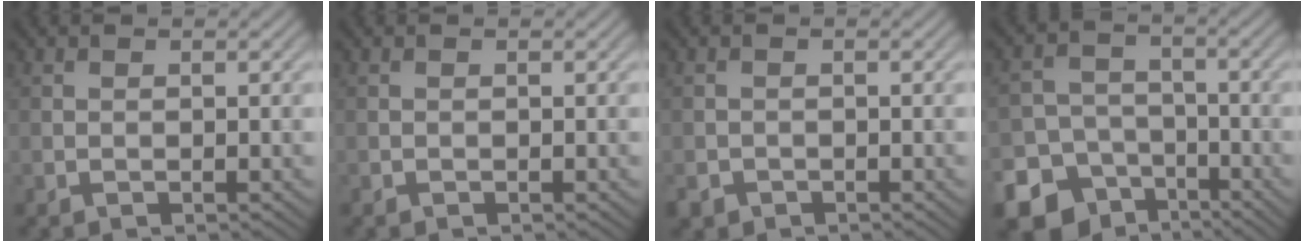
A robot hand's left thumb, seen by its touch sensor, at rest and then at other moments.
{"total": 0.0}
{"total": 1.6, "force": [-1.1, 1.1, 0.3], "torque": [-0.006, -0.005, -0.025]}
{"total": 13.4, "force": [-8.3, 10.1, 3.2], "torque": [-0.094, -0.055, -0.139]}